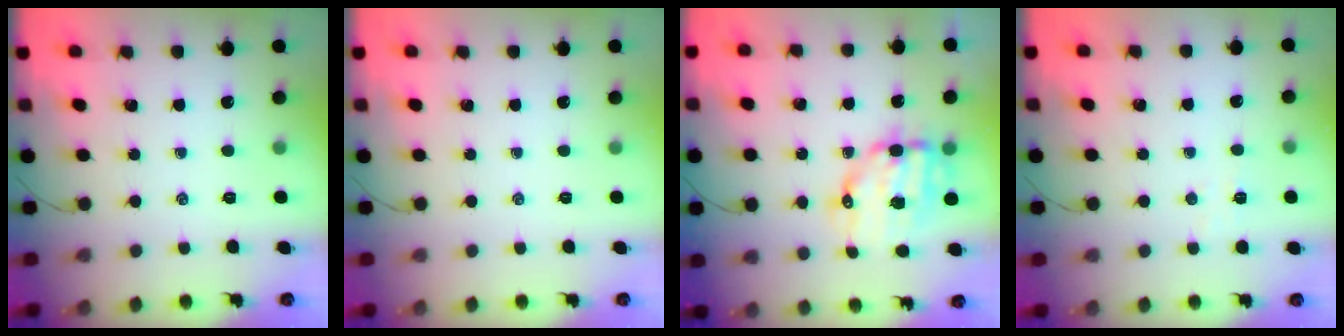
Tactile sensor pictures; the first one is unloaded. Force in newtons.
{"total": 0.0}
{"total": 10.6, "press": 10.4, "slide": 2.2}
{"total": 2.8, "press": 2.7, "slide": 0.8}